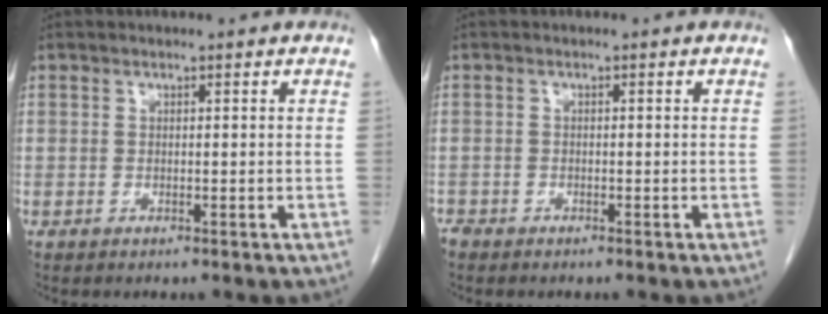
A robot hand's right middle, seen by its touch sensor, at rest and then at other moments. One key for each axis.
{"total": 1.3, "fx": -1.1, "fy": 0.6, "fz": 0.1, "tx": -0.008, "ty": -0.001, "tz": -0.021}